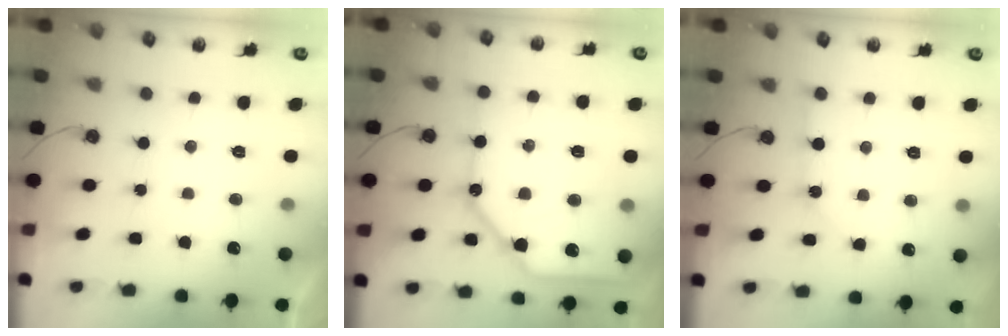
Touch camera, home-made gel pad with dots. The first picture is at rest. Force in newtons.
{"total": 17.9, "press": 17.8, "slide": 2.1}
{"total": 2.8, "press": 2.8, "slide": 0.2}